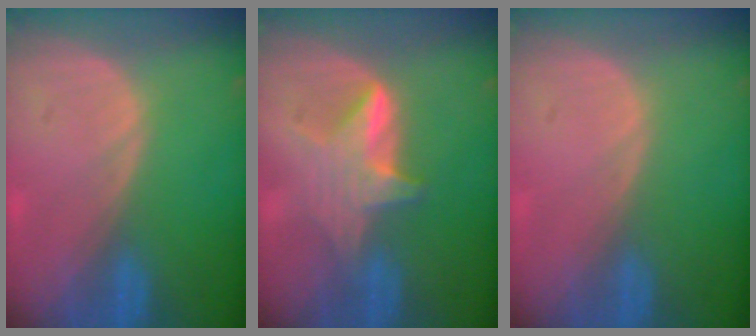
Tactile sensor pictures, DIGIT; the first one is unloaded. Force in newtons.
{"total": 6.1, "press": 5.7, "slide": 2.1}
{"total": 0.0}